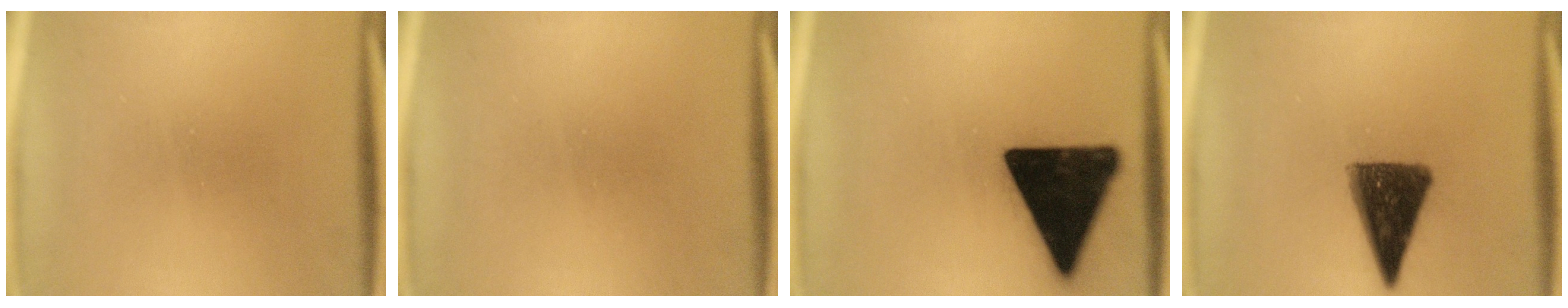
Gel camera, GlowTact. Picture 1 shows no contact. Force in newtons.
{"total": 1.6}
{"total": 19.9}
{"total": 12.5}